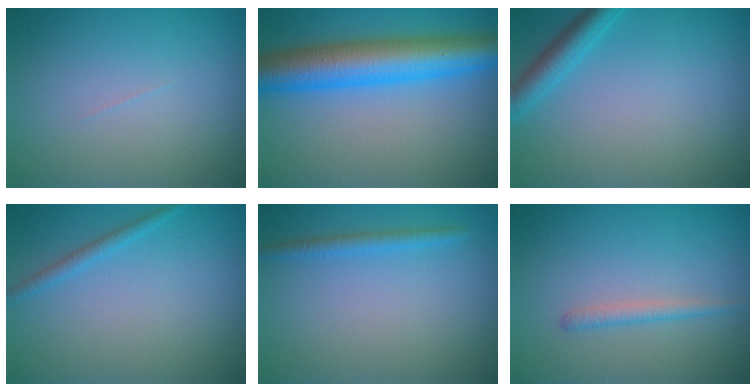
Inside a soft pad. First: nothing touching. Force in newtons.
{"total": 8.1, "press": 8.1, "slide": 0.2}
{"total": 2.7, "press": 2.7, "slide": 0.1}
{"total": 1.2, "press": 1.1, "slide": 0.1}
{"total": 1.5, "press": 1.5, "slide": 0.1}
{"total": 1.3, "press": 1.3, "slide": 0.0}